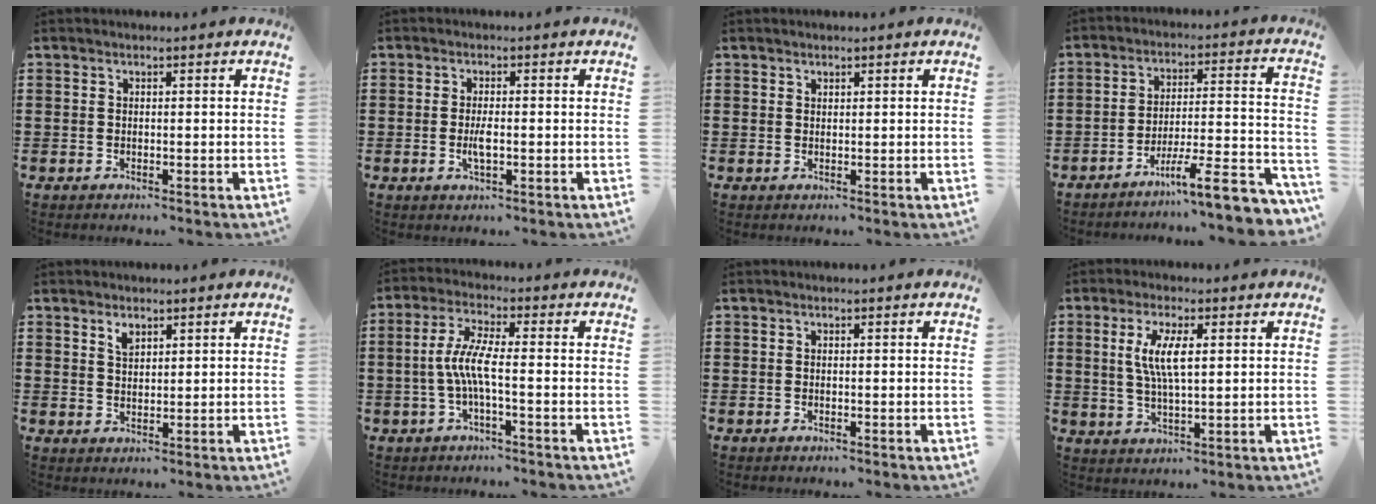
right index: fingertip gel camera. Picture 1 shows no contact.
{"total": 2.9, "force": [-0.5, 0.9, 2.7], "torque": [-0.055, -0.003, -0.012]}
{"total": 0.7, "force": [0.6, 0.4, 0.1], "torque": [-0.003, 0.001, 0.012]}
{"total": 9.5, "force": [-7.1, 1.2, 6.2], "torque": [-0.093, 0.008, -0.131]}
{"total": 2.1, "force": [1.6, 1.1, 1.0], "torque": [-0.023, 0.001, 0.029]}
{"total": 5.8, "force": [-1.1, 0.9, 5.6], "torque": [-0.130, -0.008, -0.032]}
{"total": 0.0}
{"total": 6.1, "force": [1.4, 1.7, 5.6], "torque": [-0.122, 0.002, 0.020]}